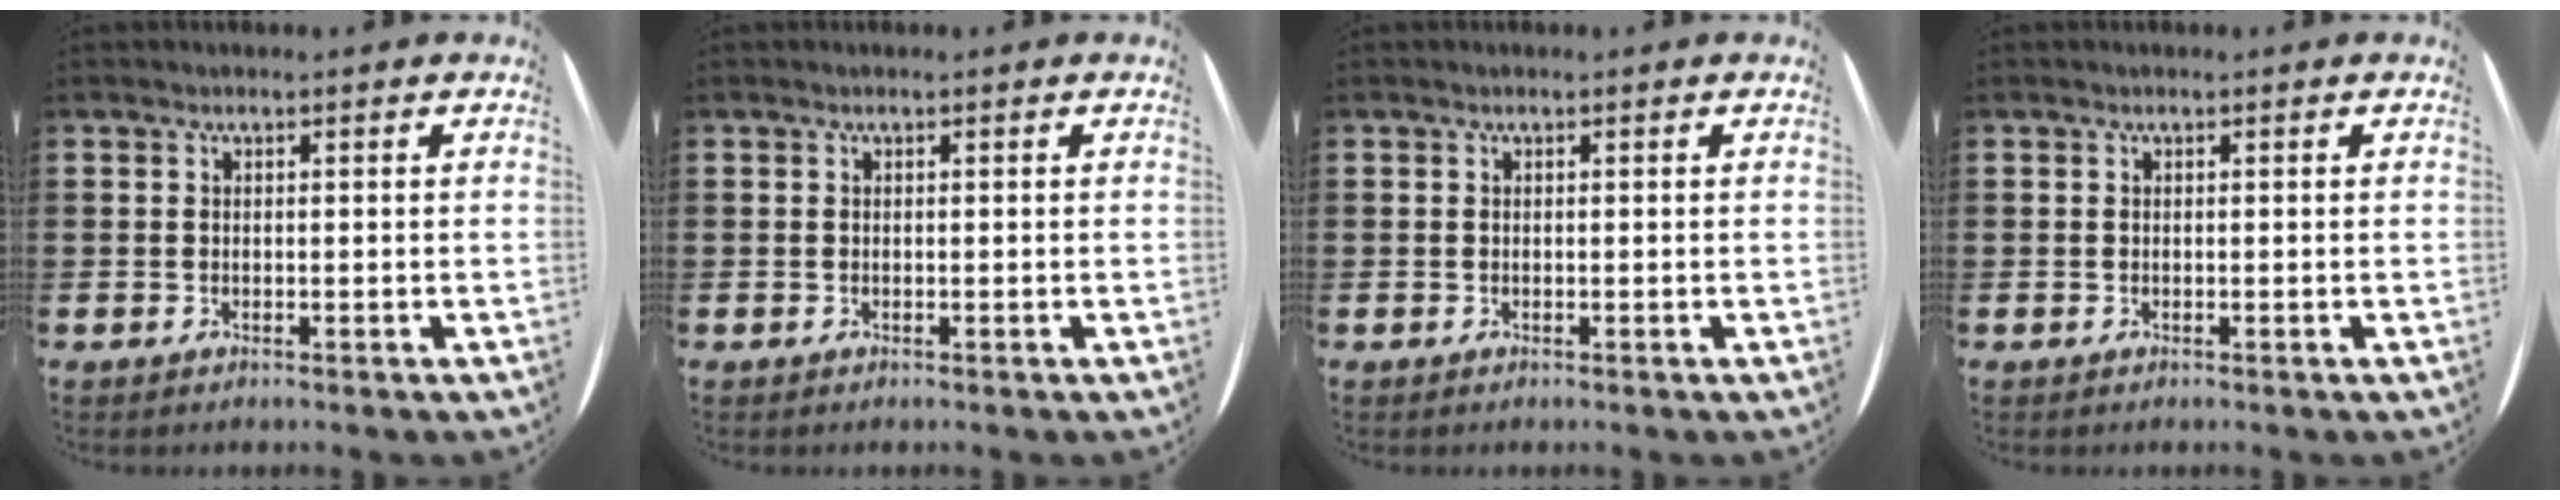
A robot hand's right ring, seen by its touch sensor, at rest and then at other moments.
{"total": 0.0}
{"total": 0.0}
{"total": 0.0}